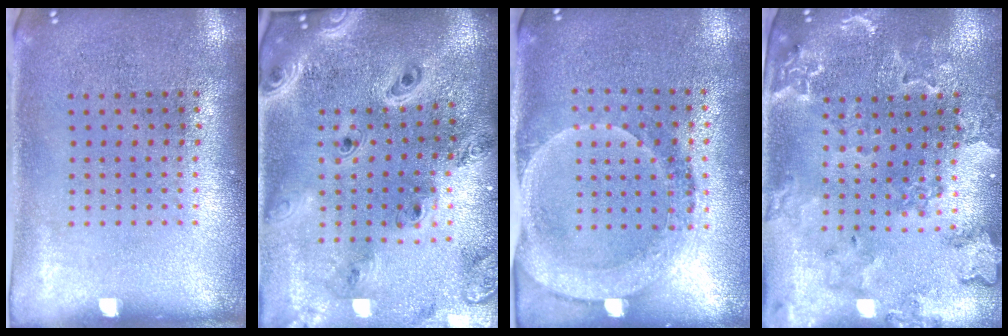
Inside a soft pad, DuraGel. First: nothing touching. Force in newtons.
{"total": 2.9, "press": 2.5, "slide": 1.6}
{"total": 1.9, "press": 1.7, "slide": 0.9}
{"total": 1.6, "press": 1.6, "slide": 0.2}